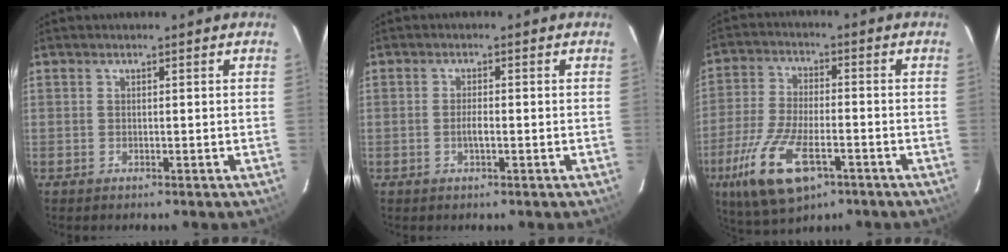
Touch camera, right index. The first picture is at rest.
{"total": 1.9, "force": [-0.6, 0.5, 1.7], "torque": [-0.034, -0.001, -0.011]}
{"total": 15.6, "force": [-7.6, 6.4, 12.0], "torque": [-0.261, -0.033, -0.139]}